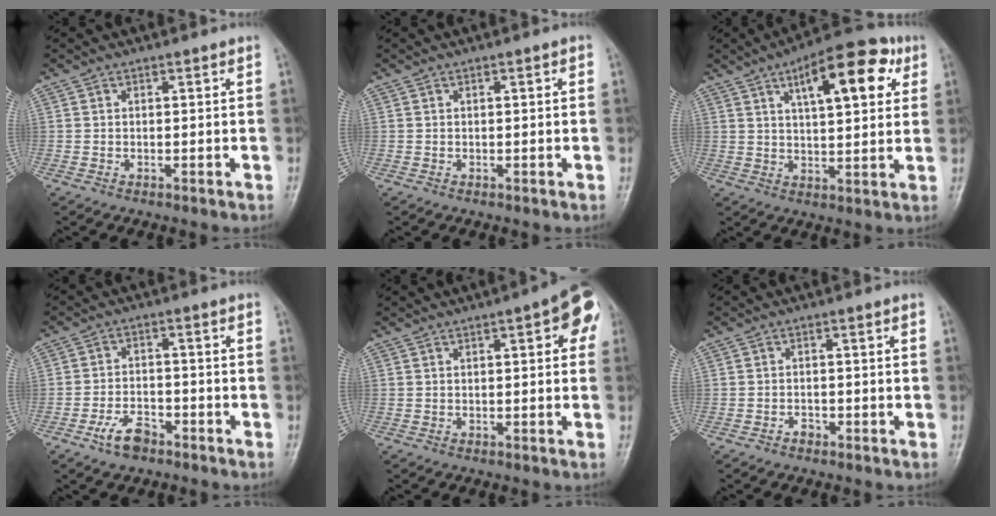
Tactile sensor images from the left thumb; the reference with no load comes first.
{"total": 0.6, "force": [0.1, 0.2, 0.6], "torque": [-0.010, 0.001, 0.001]}
{"total": 15.0, "force": [6.3, 5.9, 12.3], "torque": [-0.145, -0.002, 0.086]}
{"total": 5.5, "force": [-3.6, 2.8, 3.0], "torque": [-0.050, 0.027, -0.066]}
{"total": 6.6, "force": [2.1, 2.3, 5.8], "torque": [-0.056, 0.011, 0.014]}
{"total": 1.4, "force": [-1.1, 0.9, 0.4], "torque": [-0.008, 0.010, -0.019]}